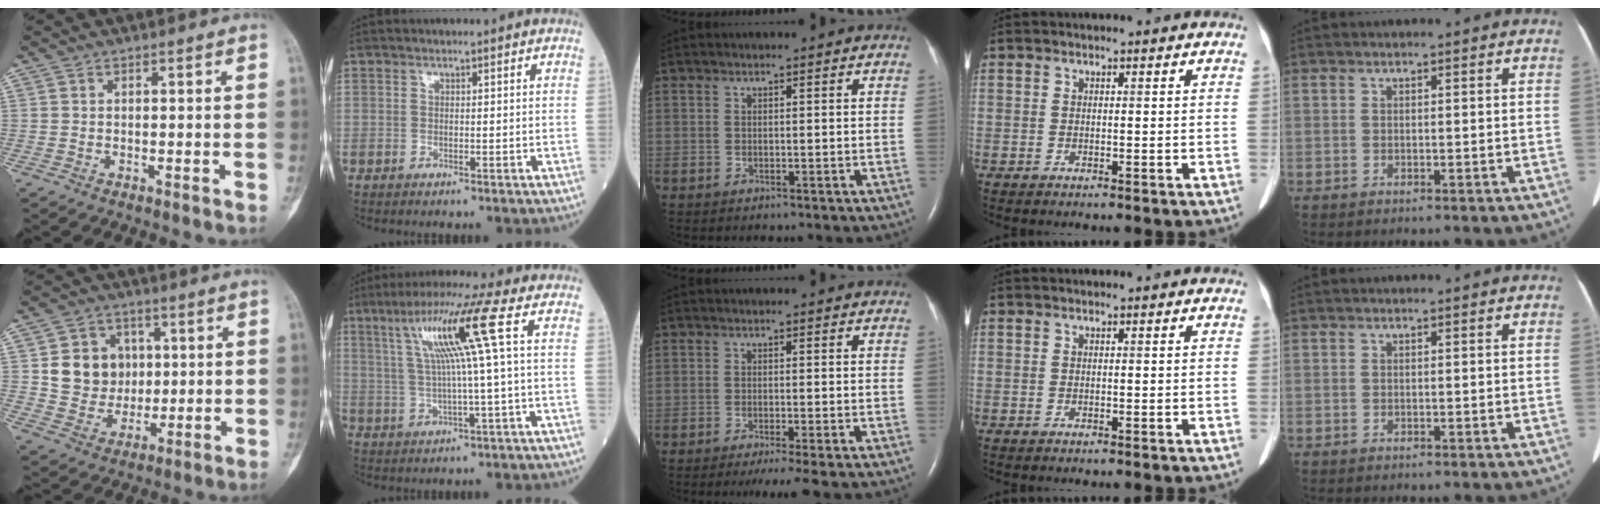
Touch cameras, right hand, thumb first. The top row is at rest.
{"thumb": {"total": 11.1, "force": [1.7, 9.9, 4.6], "torque": [-0.031, -0.001, 0.038]}, "index": {"total": 10.7, "force": [3.1, -1.8, 10.1], "torque": [-0.179, 0.023, 0.062]}, "middle": {"total": 4.3, "force": [-3.1, -0.5, 3.0], "torque": [-0.040, -0.014, -0.050]}}